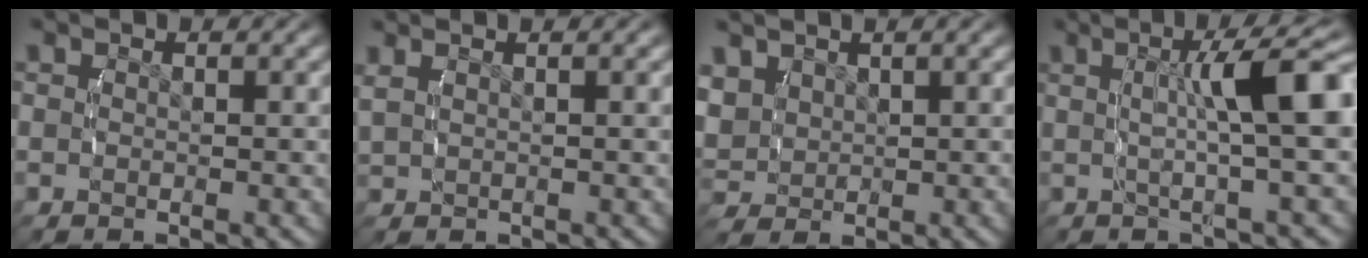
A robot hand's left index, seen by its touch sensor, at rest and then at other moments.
{"total": 2.2, "force": [1.3, 0.9, 1.5], "torque": [-0.026, 0.020, 0.022]}
{"total": 3.5, "force": [1.2, 3.0, 1.3], "torque": [-0.045, -0.014, 0.037]}
{"total": 7.0, "force": [1.1, 1.7, 6.7], "torque": [-0.090, 0.028, 0.014]}